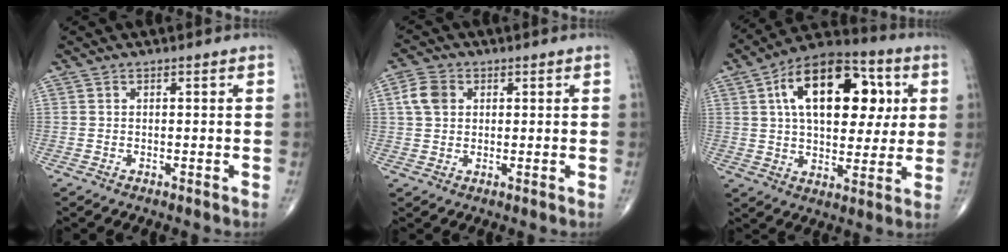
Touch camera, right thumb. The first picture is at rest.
{"total": 5.1, "force": [1.2, 3.9, 2.9], "torque": [-0.050, 0.006, 0.018]}
{"total": 22.1, "force": [6.0, 12.4, 17.3], "torque": [-0.235, 0.010, 0.087]}